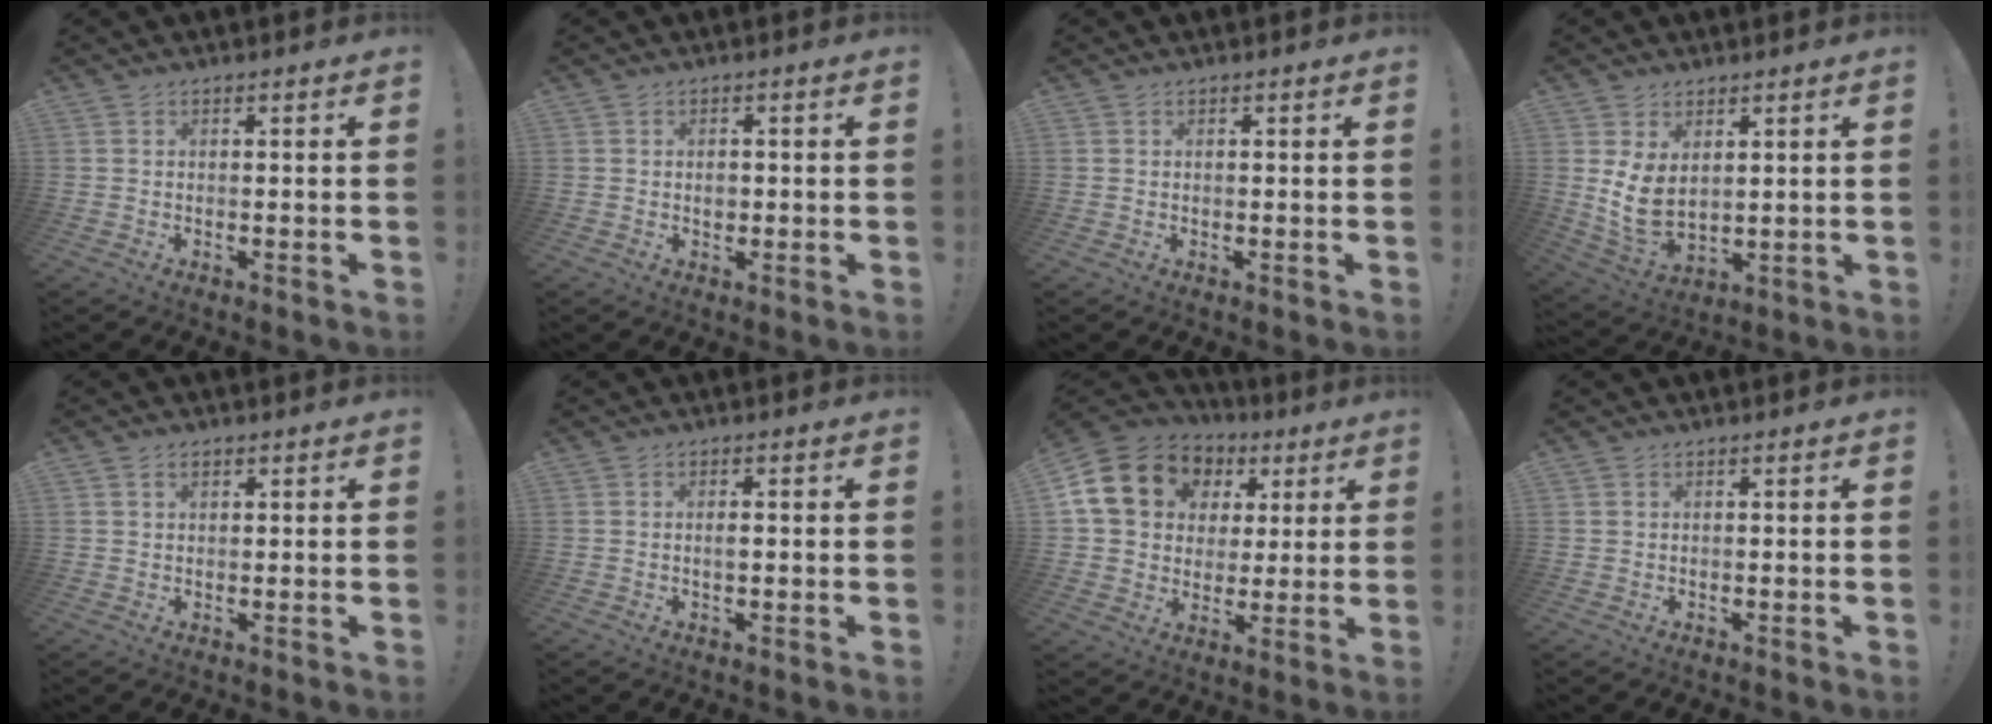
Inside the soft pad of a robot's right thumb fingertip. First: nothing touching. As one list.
[{"total": 2.1, "force": [-0.4, 1.8, 1.1], "torque": [-0.006, -0.003, -0.010]}, {"total": 0.6, "force": [0.2, 0.5, -0.2], "torque": [0.011, -0.003, 0.003]}, {"total": 8.6, "force": [2.5, 5.2, 6.3], "torque": [-0.114, -0.029, 0.049]}, {"total": 1.8, "force": [0.9, 1.2, 0.9], "torque": [-0.017, 0.003, 0.017]}, {"total": 1.6, "force": [-0.3, 0.5, 1.5], "torque": [-0.022, -0.001, -0.008]}, {"total": 18.4, "force": [6.3, 14.7, 9.0], "torque": [-0.152, -0.013, 0.137]}, {"total": 0.6, "force": [0.0, 0.6, -0.1], "torque": [-0.003, 0.003, 0.001]}]